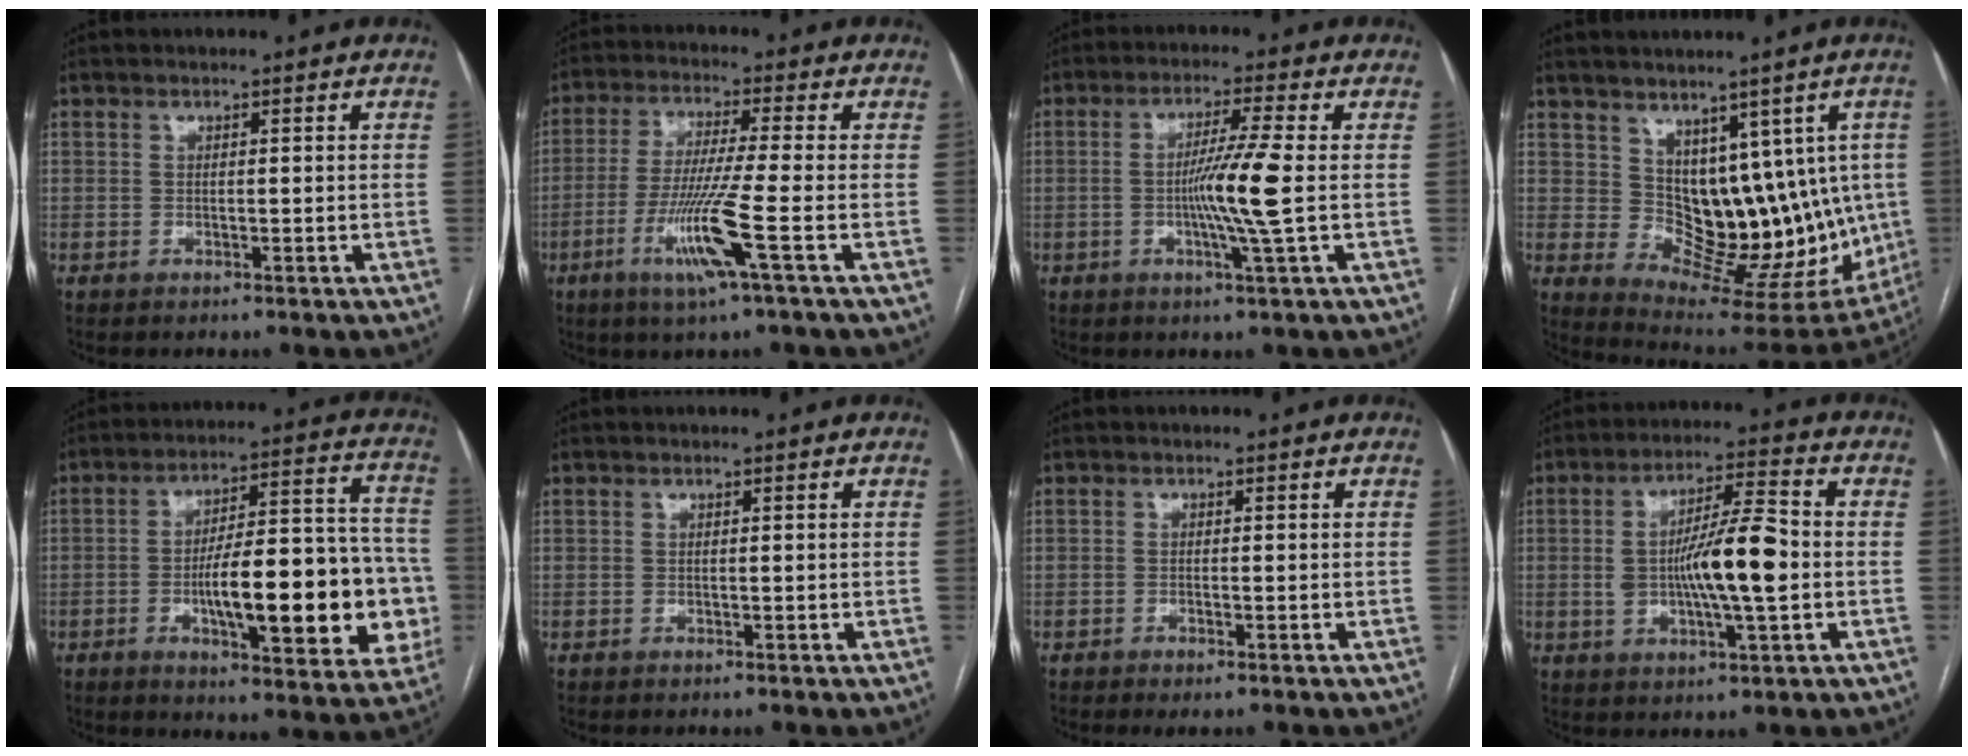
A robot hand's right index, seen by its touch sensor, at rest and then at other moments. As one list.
[{"total": 9.9, "force": [-3.7, -1.4, 9.0], "torque": [-0.179, -0.023, -0.075]}, {"total": 7.5, "force": [-0.7, -1.4, 7.3], "torque": [-0.136, -0.009, -0.014]}, {"total": 13.3, "force": [3.0, 8.8, 9.5], "torque": [-0.104, 0.010, 0.074]}, {"total": 21.8, "force": [-4.8, 5.6, 20.6], "torque": [-0.236, 0.031, -0.054]}, {"total": 0.0}, {"total": 1.4, "force": [-0.9, 0.1, 1.1], "torque": [-0.018, -0.003, -0.013]}, {"total": 11.3, "force": [-0.6, 1.9, 11.1], "torque": [-0.196, 0.012, -0.009]}]